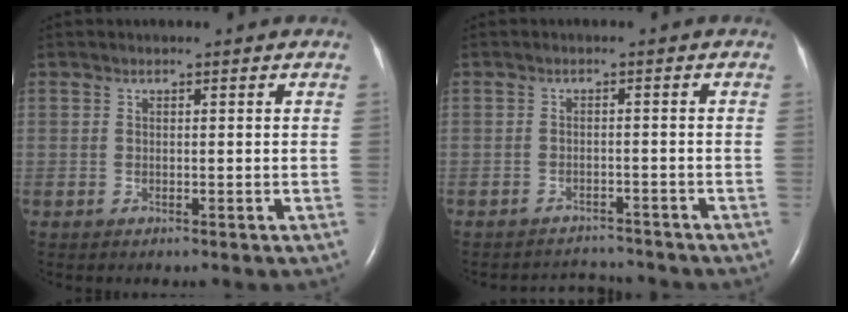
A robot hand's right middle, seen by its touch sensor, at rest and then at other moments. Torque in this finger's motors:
{"motor_torque": [-0.09, -0.04, -0.06, -0.01]}